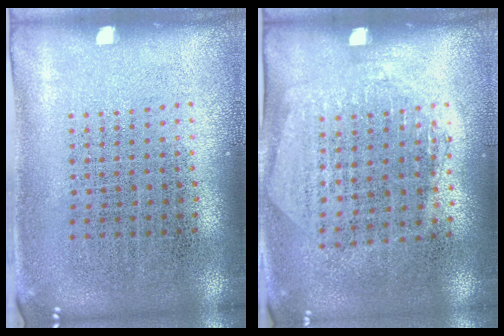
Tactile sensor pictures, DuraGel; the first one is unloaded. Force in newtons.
{"total": 1.3, "press": 1.1, "slide": 0.7}